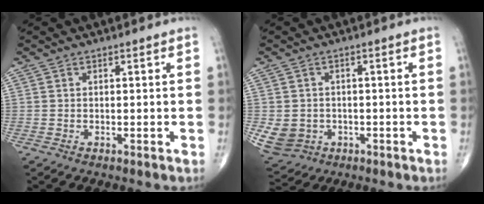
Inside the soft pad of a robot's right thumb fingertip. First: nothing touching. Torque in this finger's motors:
{"motor_torque": [2.81, 2.19, 0.24, -0.61, 0.08]}